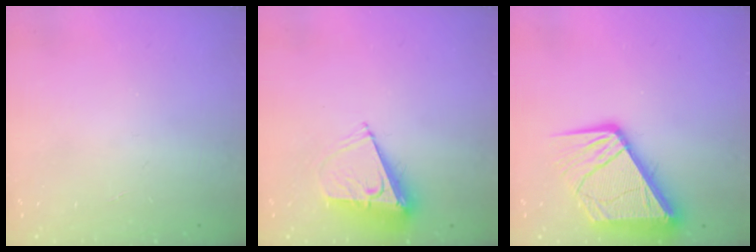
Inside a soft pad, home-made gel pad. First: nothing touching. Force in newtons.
{"total": 8.1, "press": 8.1, "slide": 0.5}
{"total": 15.1, "press": 15.0, "slide": 1.7}